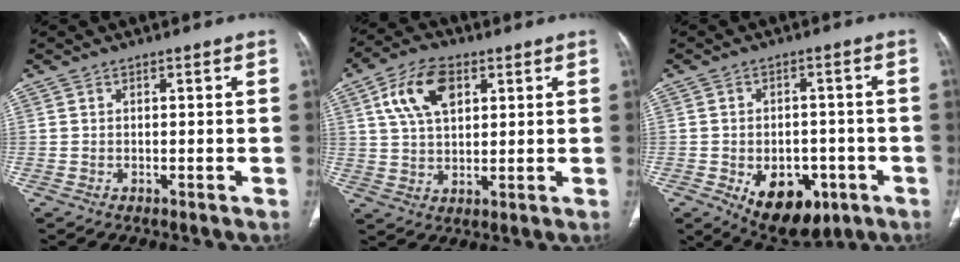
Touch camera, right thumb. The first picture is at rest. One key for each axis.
{"total": 10.8, "fx": 4.2, "fy": 6.3, "fz": 7.7, "tx": -0.133, "ty": -0.003, "tz": 0.076}
{"total": 12.2, "fx": -5.0, "fy": 7.7, "fz": 8.1, "tx": -0.088, "ty": 0.015, "tz": -0.059}